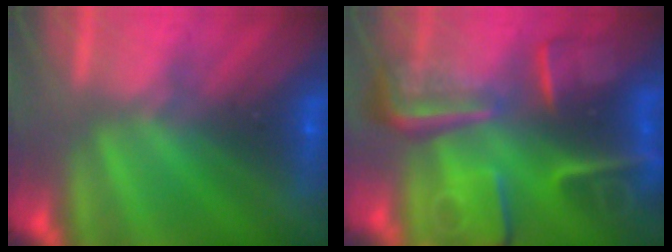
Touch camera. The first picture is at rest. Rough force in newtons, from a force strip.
{"total": 8.3}